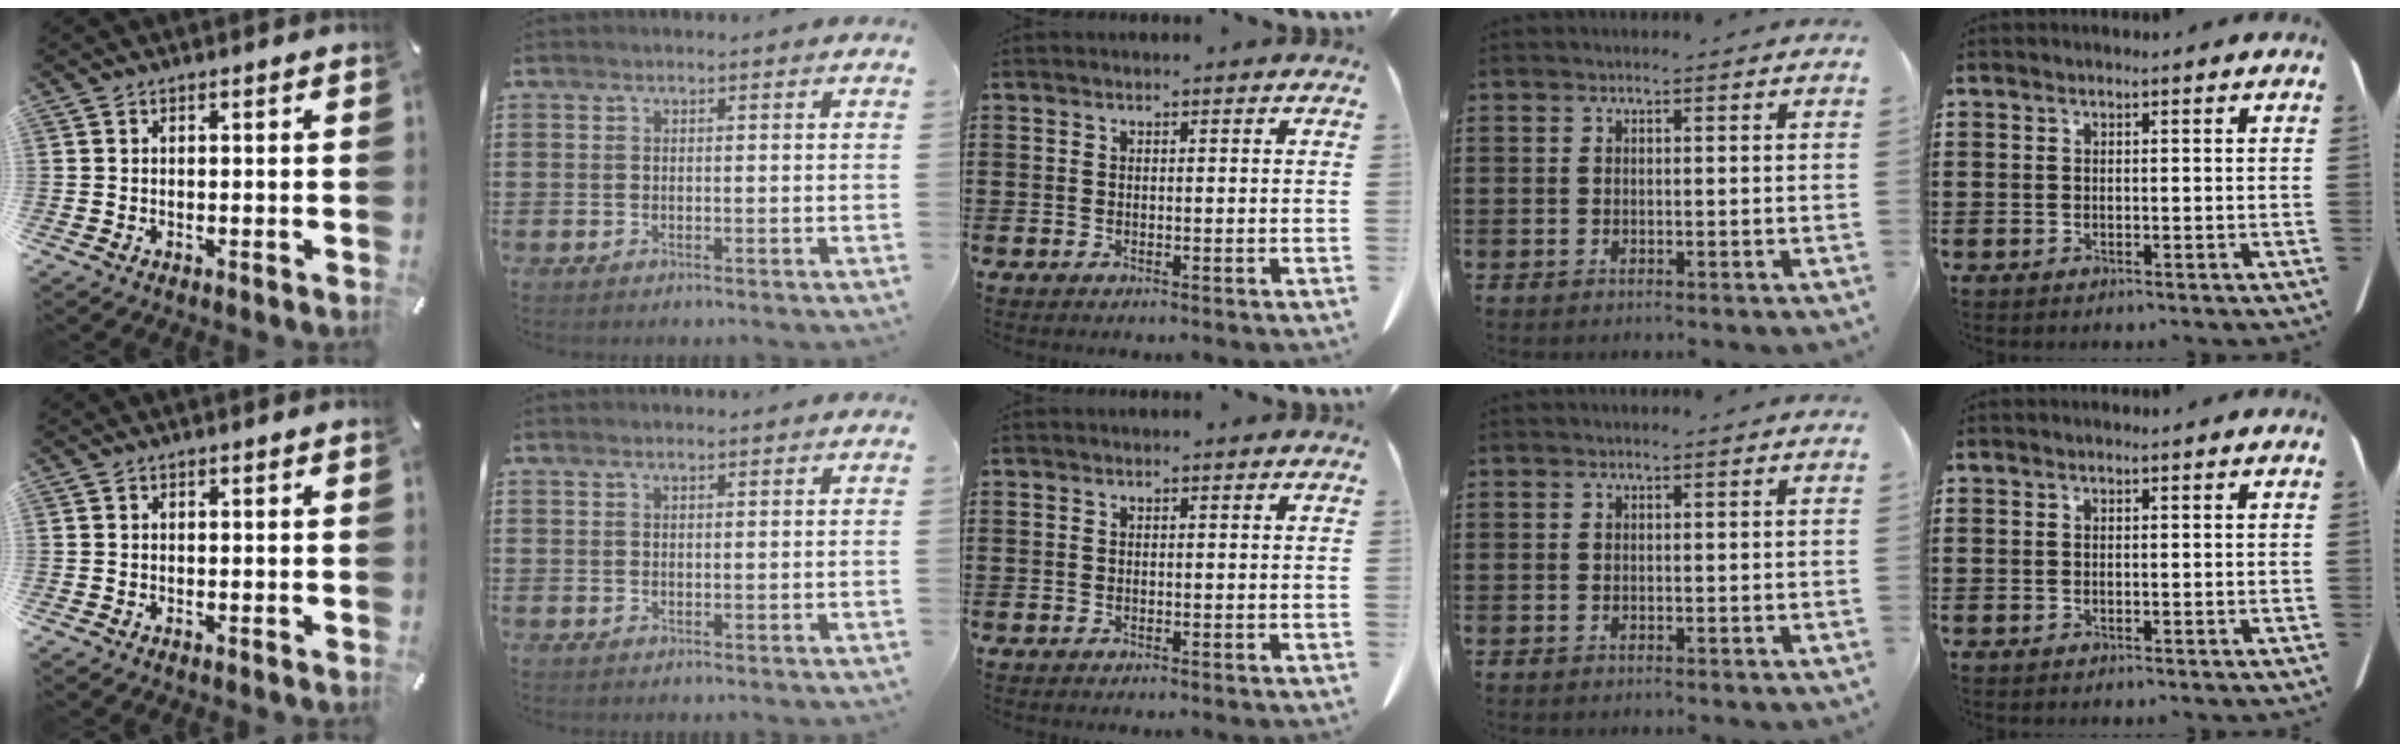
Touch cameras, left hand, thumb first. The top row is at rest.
{"index": {"total": 0.6, "force": [0.5, 0.0, 0.4], "torque": [-0.009, -0.001, 0.010]}}